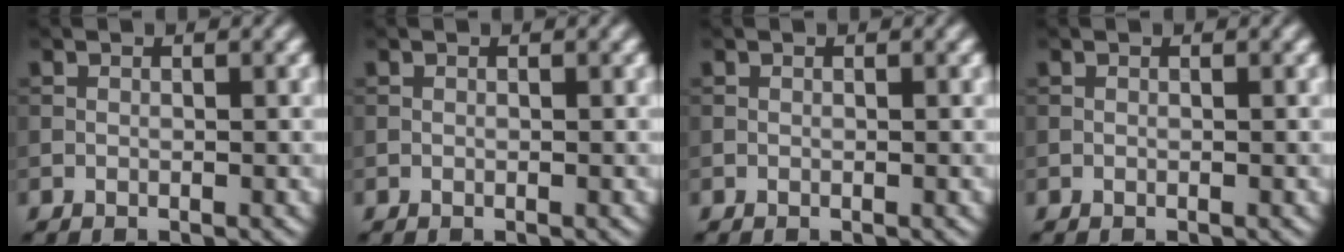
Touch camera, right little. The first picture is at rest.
{"total": 0.0}
{"total": 0.0}
{"total": 0.0}